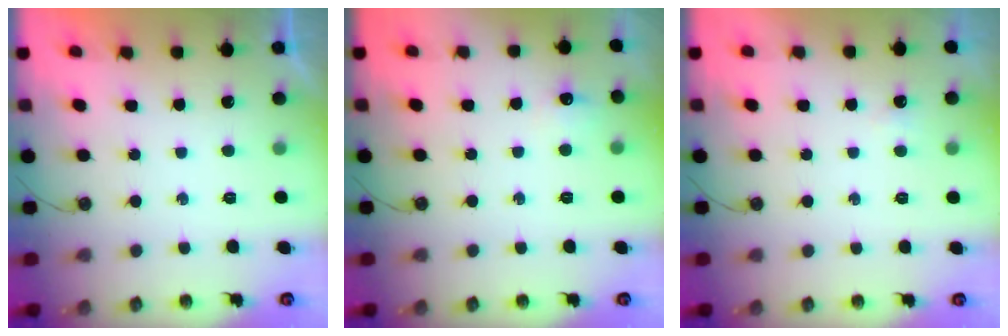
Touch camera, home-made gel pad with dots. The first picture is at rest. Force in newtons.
{"total": 5.8, "press": 5.8, "slide": 0.9}
{"total": 5.1, "press": 2.6, "slide": 4.4}